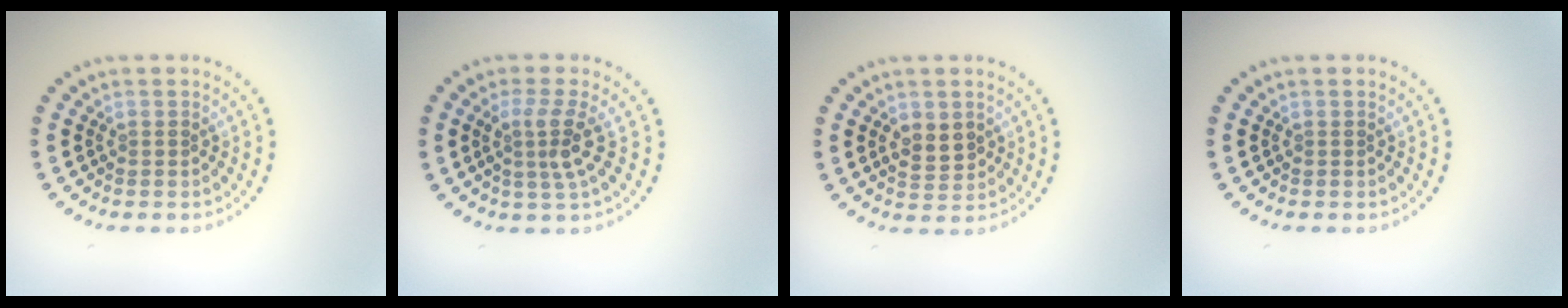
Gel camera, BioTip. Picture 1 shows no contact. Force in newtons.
{"total": 2.8, "press": 2.1, "slide": 1.9}
{"total": 2.4, "press": 2.4, "slide": 0.6}
{"total": 0.0}